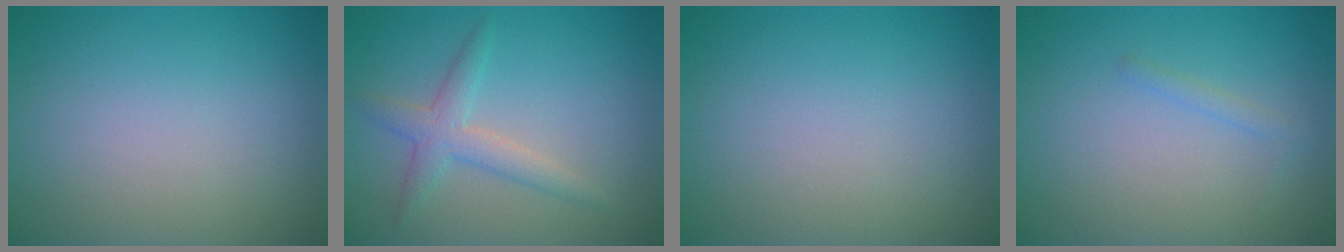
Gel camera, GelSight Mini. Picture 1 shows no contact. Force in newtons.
{"total": 2.7, "press": 2.7, "slide": 0.1}
{"total": 0.0}
{"total": 0.8, "press": 0.8, "slide": 0.0}